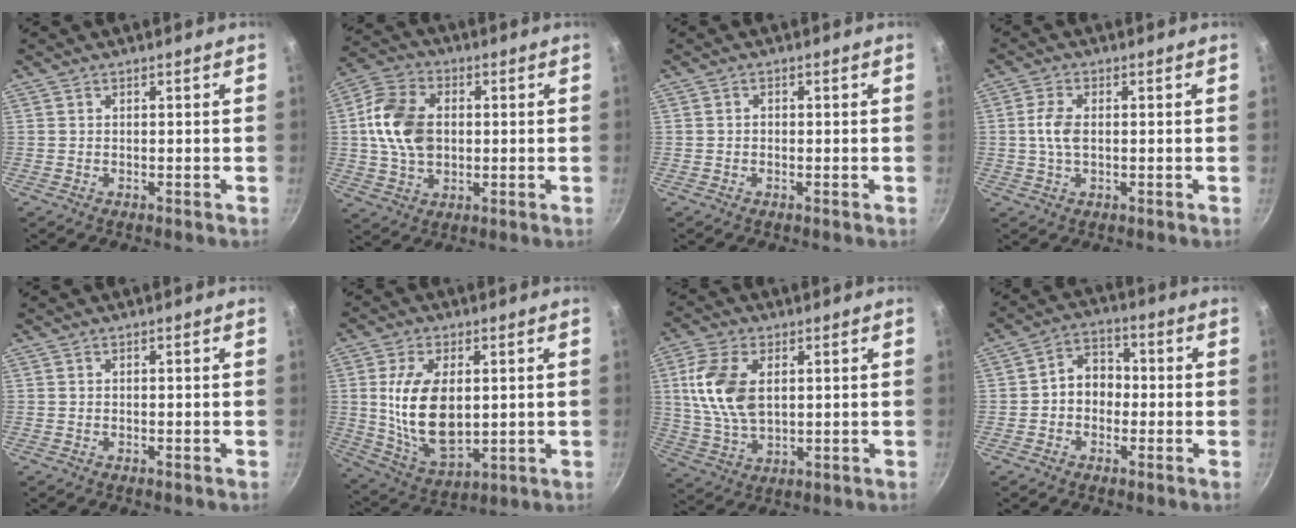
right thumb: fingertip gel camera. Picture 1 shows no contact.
{"total": 13.0, "force": [0.9, 9.1, 9.2], "torque": [-0.160, 0.011, 0.010]}
{"total": 0.7, "force": [-0.3, 0.6, 0.3], "torque": [-0.006, 0.002, -0.004]}
{"total": 4.5, "force": [0.1, 2.5, 3.7], "torque": [-0.079, 0.007, 0.000]}
{"total": 0.0}
{"total": 15.4, "force": [1.7, 8.6, 12.6], "torque": [-0.219, -0.017, 0.045]}
{"total": 11.9, "force": [2.6, 6.9, 9.3], "torque": [-0.179, -0.009, 0.054]}
{"total": 6.7, "force": [-0.8, 5.4, 3.9], "torque": [-0.026, 0.022, -0.024]}